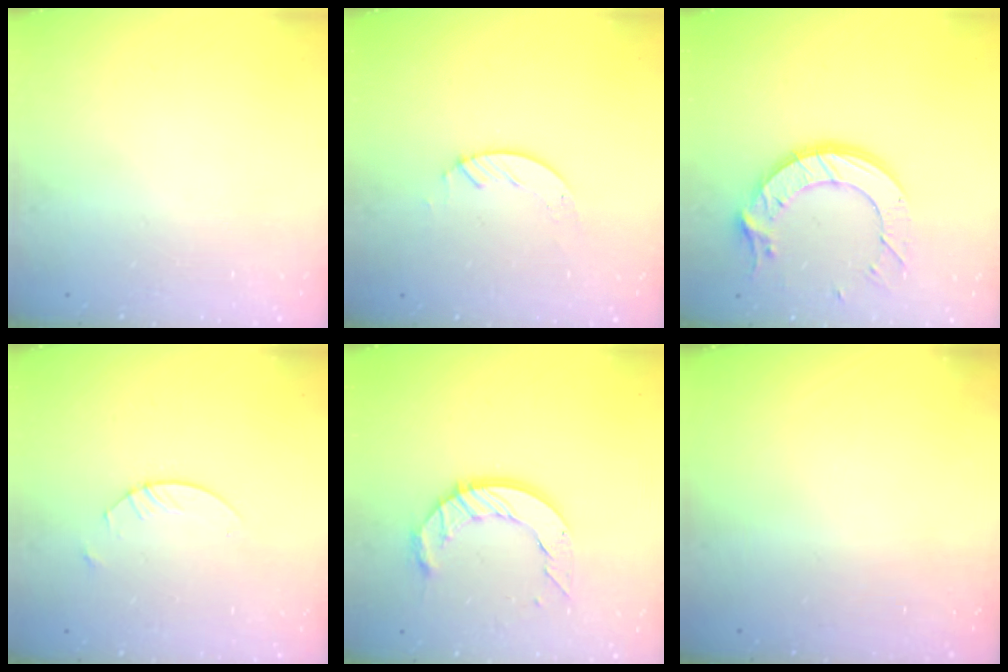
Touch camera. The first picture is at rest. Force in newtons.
{"total": 2.7, "press": 2.7, "slide": 0.2}
{"total": 13.4, "press": 13.3, "slide": 0.8}
{"total": 2.4, "press": 2.4, "slide": 0.1}
{"total": 11.2, "press": 11.1, "slide": 0.9}
{"total": 0.0}